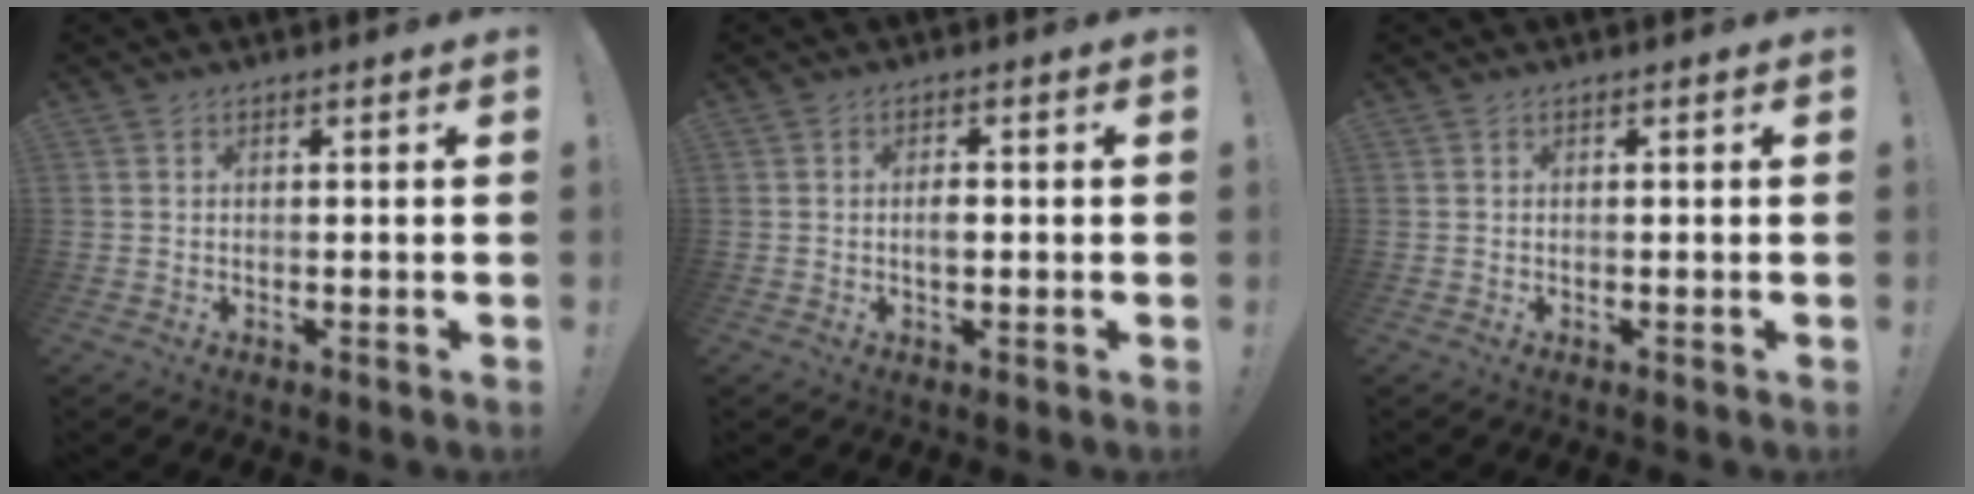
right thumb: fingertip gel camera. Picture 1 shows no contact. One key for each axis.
{"total": 2.6, "fx": -0.4, "fy": 1.3, "fz": 2.2, "tx": -0.030, "ty": 0.003, "tz": -0.010}
{"total": 0.0}